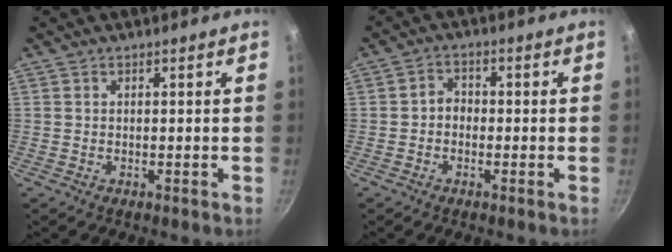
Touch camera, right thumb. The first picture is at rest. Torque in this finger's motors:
{"motor_torque": [-0.40, 0.30, 0.00, 0.13, 0.00]}